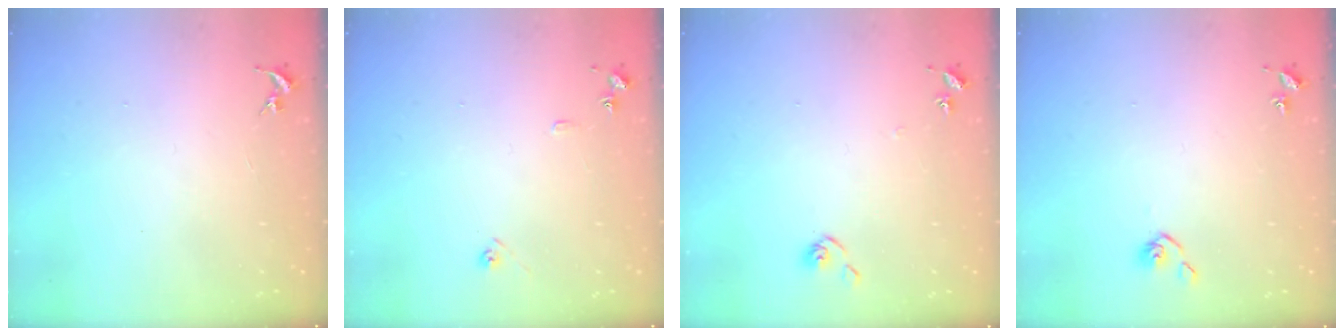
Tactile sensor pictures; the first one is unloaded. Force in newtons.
{"total": 6.9, "press": 6.9, "slide": 0.7}
{"total": 6.0, "press": 6.0, "slide": 0.6}
{"total": 4.9, "press": 4.8, "slide": 0.7}